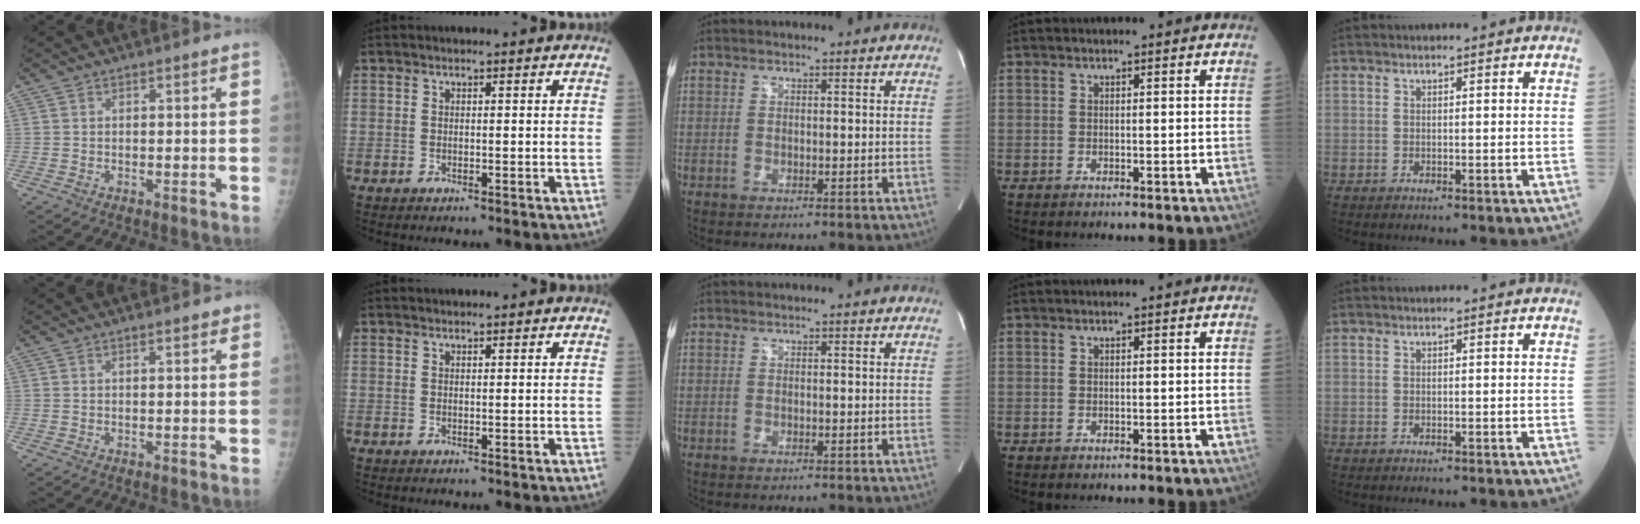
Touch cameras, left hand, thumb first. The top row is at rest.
{"thumb": {"total": 1.1, "force": [0.7, 0.4, 0.7], "torque": [-0.008, -0.001, 0.006]}, "index": {"total": 1.6, "force": [1.5, 0.2, 0.5], "torque": [-0.010, 0.011, 0.021]}}